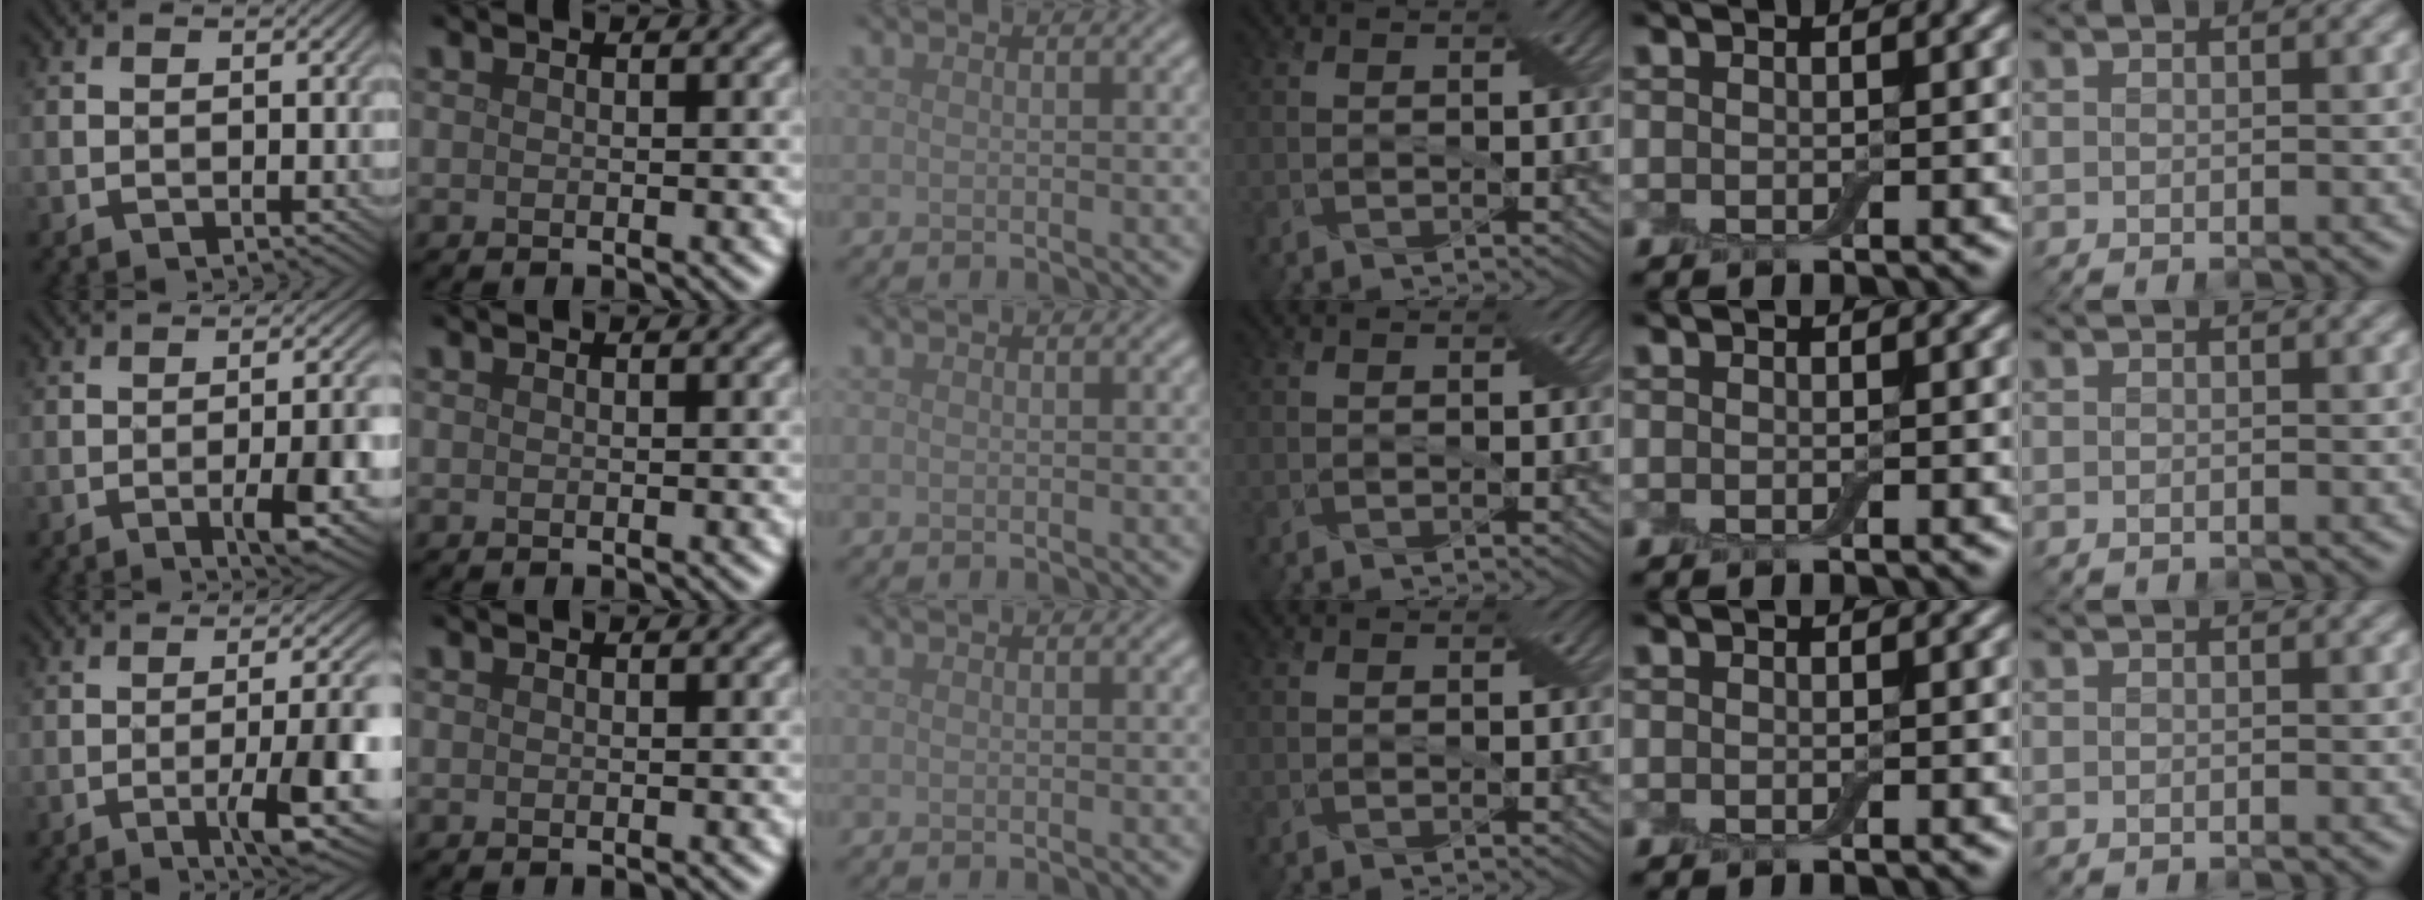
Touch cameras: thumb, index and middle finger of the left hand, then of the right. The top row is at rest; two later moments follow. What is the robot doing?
{"motion": "peel", "object": "adhesive wrap"}